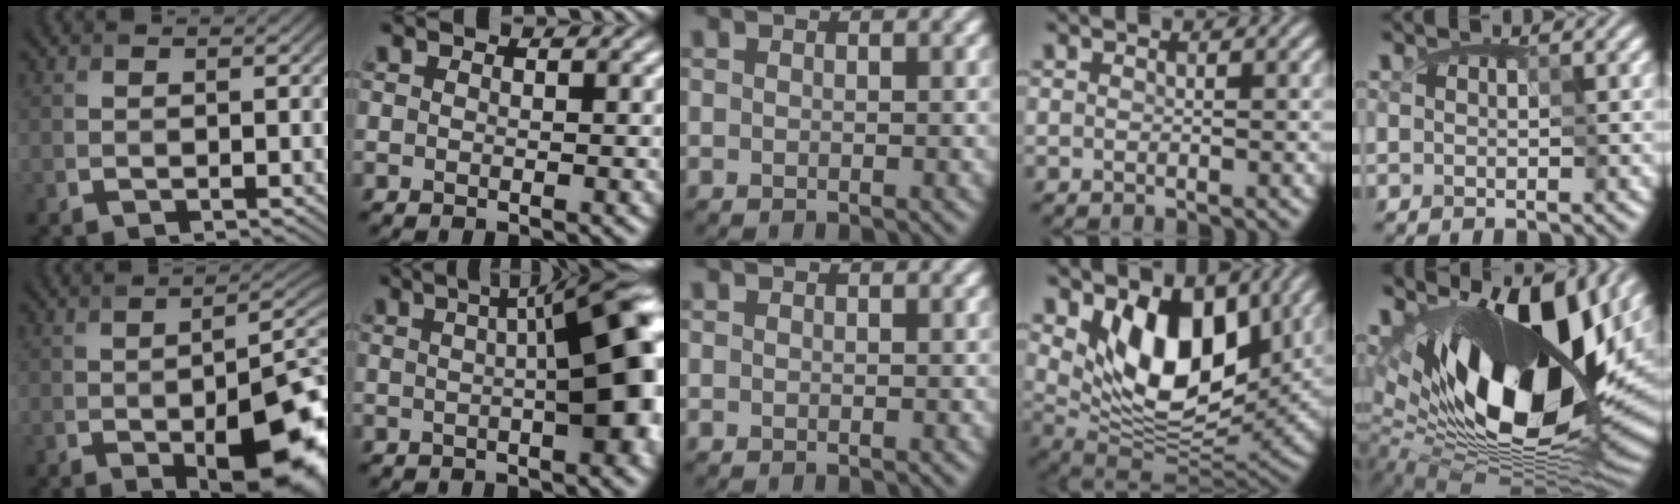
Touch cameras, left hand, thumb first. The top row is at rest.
{"thumb": {"total": 13.9, "force": [-4.7, 6.1, 11.5], "torque": [-0.156, -0.031, -0.054]}, "index": {"total": 10.5, "force": [1.3, 2.9, 10.0], "torque": [-0.078, 0.030, 0.006]}, "ring": {"total": 10.5, "force": [3.8, 5.6, 8.0], "torque": [-0.130, -0.023, 0.064]}, "little": {"total": 17.6, "force": [3.7, 9.2, 14.5], "torque": [-0.248, -0.008, 0.071]}}